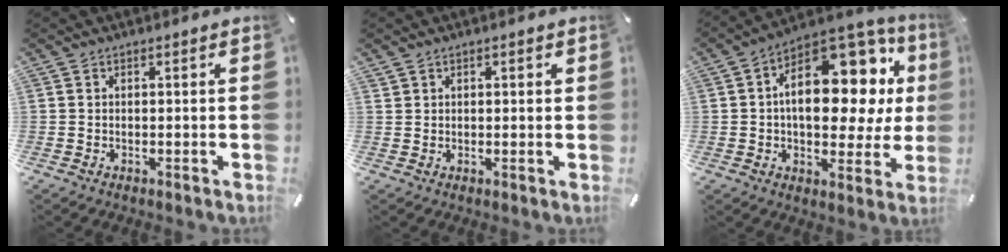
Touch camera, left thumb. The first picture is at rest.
{"total": 1.1, "force": [0.7, 0.9, 0.2], "torque": [0.005, -0.003, 0.012]}
{"total": 21.3, "force": [6.0, 12.3, 16.3], "torque": [-0.216, -0.044, 0.101]}